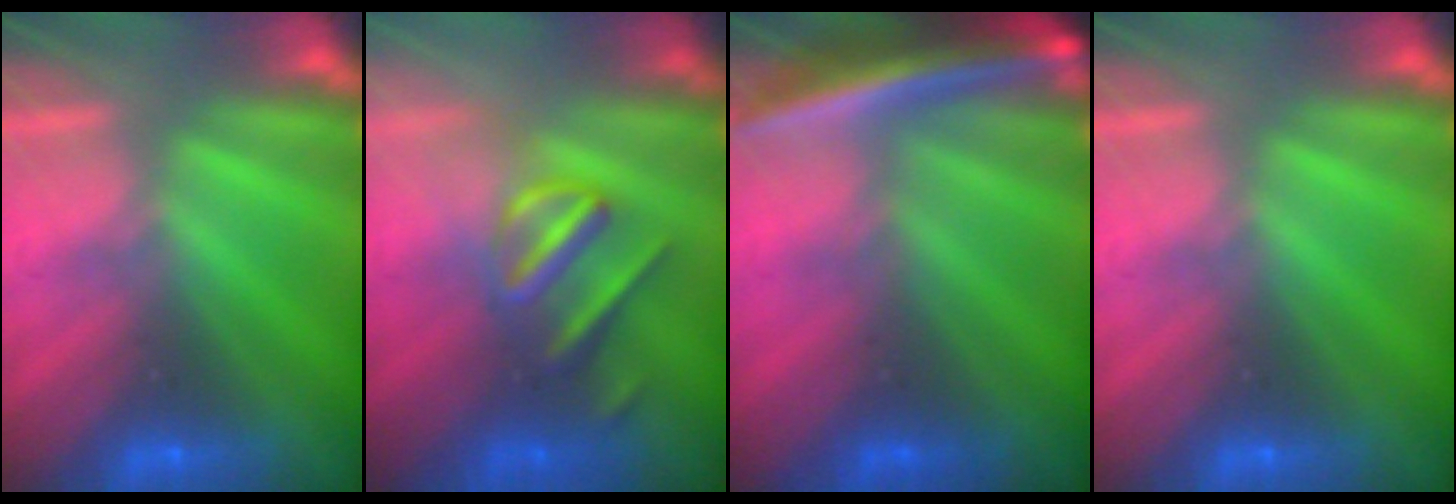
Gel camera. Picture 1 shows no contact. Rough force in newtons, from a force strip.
{"total": 3.0}
{"total": 5.5}
{"total": 0.0}